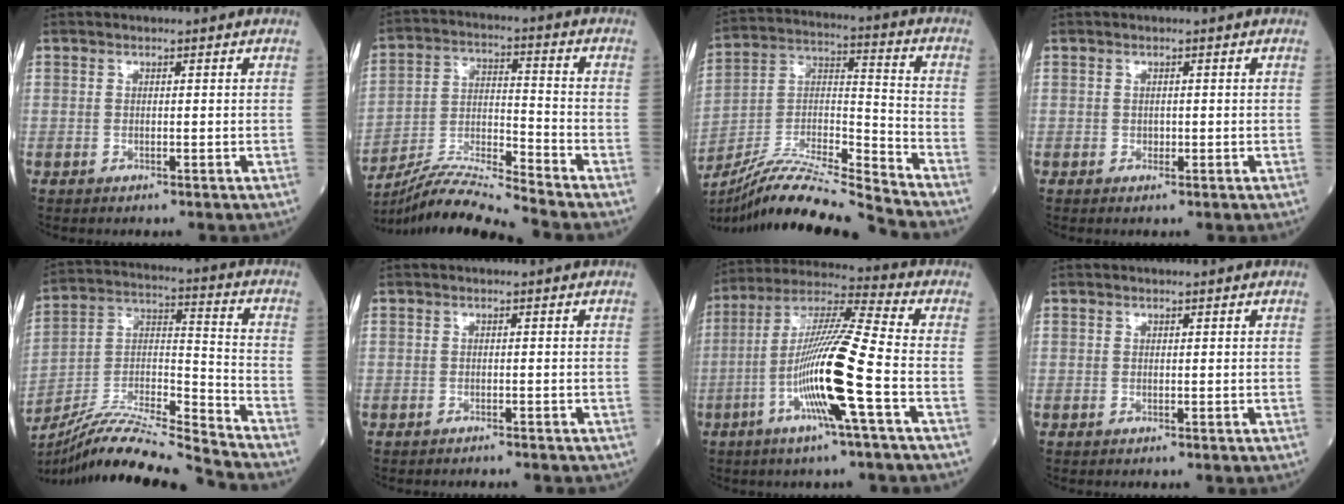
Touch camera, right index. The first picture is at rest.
{"total": 11.0, "force": [-10.4, -2.1, 2.9], "torque": [-0.058, 0.004, -0.195]}
{"total": 17.8, "force": [-16.7, -1.5, 6.2], "torque": [-0.112, 0.013, -0.301]}
{"total": 0.7, "force": [-0.2, 0.5, 0.5], "torque": [-0.010, -0.001, -0.002]}
{"total": 19.0, "force": [-17.8, -1.3, 6.6], "torque": [-0.126, 0.004, -0.314]}
{"total": 2.1, "force": [-2.0, 0.3, 0.4], "torque": [-0.008, -0.003, -0.025]}
{"total": 15.3, "force": [-4.6, -0.7, 14.5], "torque": [-0.285, -0.005, -0.096]}
{"total": 0.0}